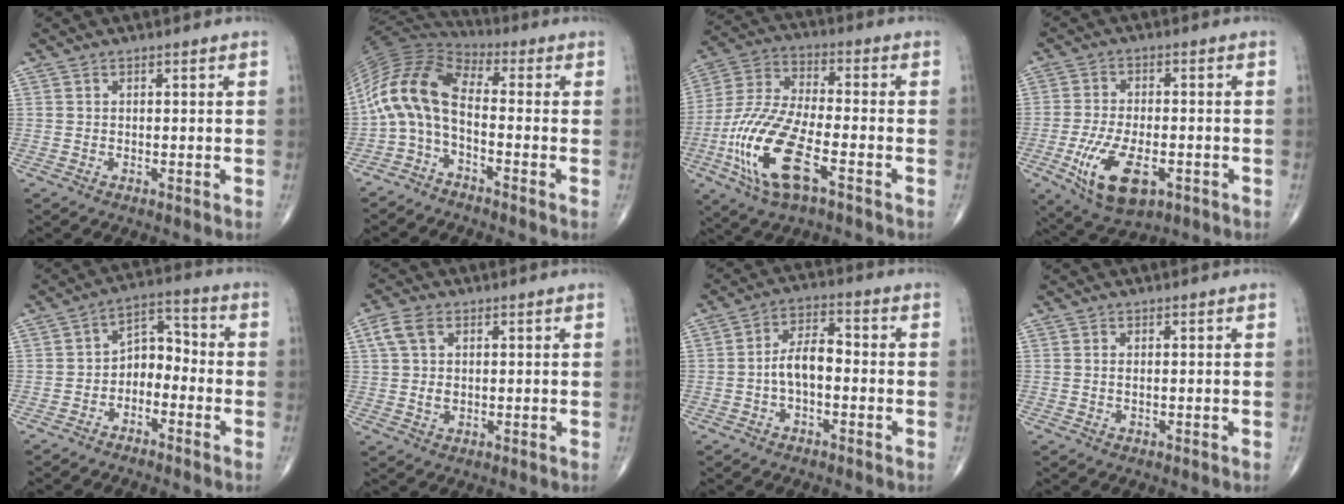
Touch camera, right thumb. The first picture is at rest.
{"total": 12.1, "force": [-2.6, 5.7, 10.4], "torque": [-0.210, 0.062, -0.067]}
{"total": 18.0, "force": [-6.8, 6.9, 15.2], "torque": [-0.332, 0.020, -0.125]}
{"total": 12.3, "force": [-4.4, 5.9, 9.8], "torque": [-0.183, 0.001, -0.067]}
{"total": 6.7, "force": [-2.8, 4.5, 4.2], "torque": [-0.045, 0.049, -0.059]}
{"total": 5.9, "force": [1.8, 3.7, 4.1], "torque": [-0.084, 0.004, 0.036]}
{"total": 6.7, "force": [-1.2, 3.5, 5.6], "torque": [-0.094, 0.030, -0.029]}
{"total": 0.6, "force": [0.1, 0.2, 0.6], "torque": [-0.018, 0.000, 0.005]}